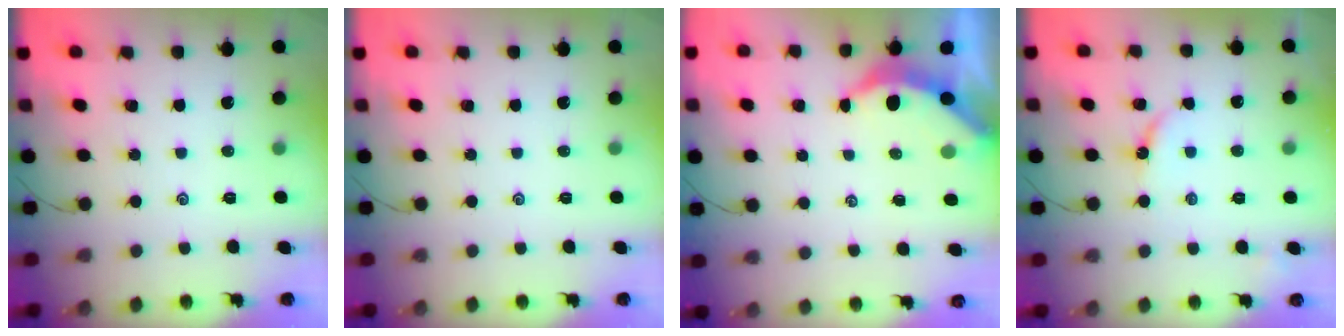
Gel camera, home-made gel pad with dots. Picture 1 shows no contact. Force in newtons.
{"total": 0.0}
{"total": 4.0, "press": 3.9, "slide": 0.5}
{"total": 4.5, "press": 4.5, "slide": 0.5}